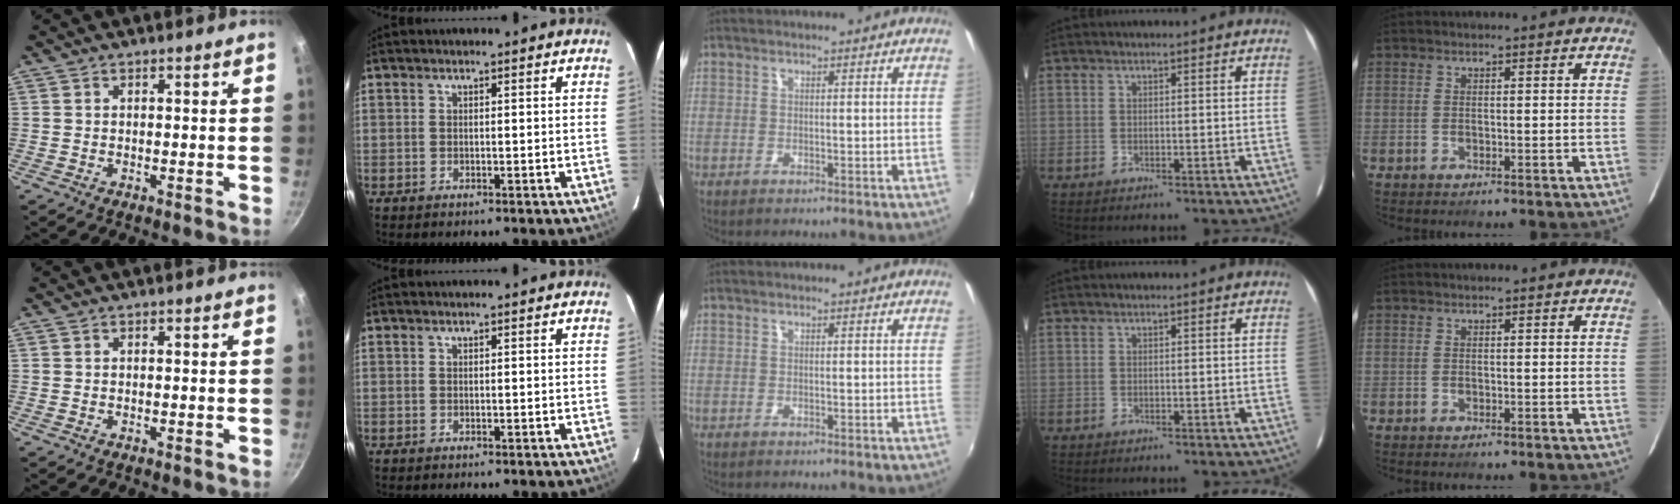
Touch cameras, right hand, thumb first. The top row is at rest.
{}